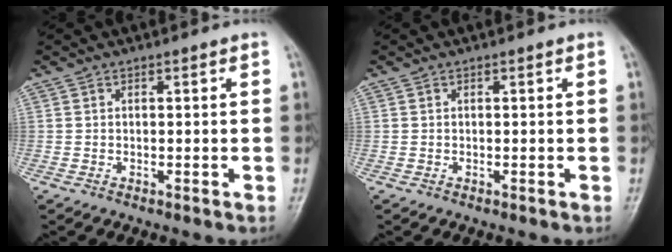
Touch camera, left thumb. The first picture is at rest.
{"total": 0.0}